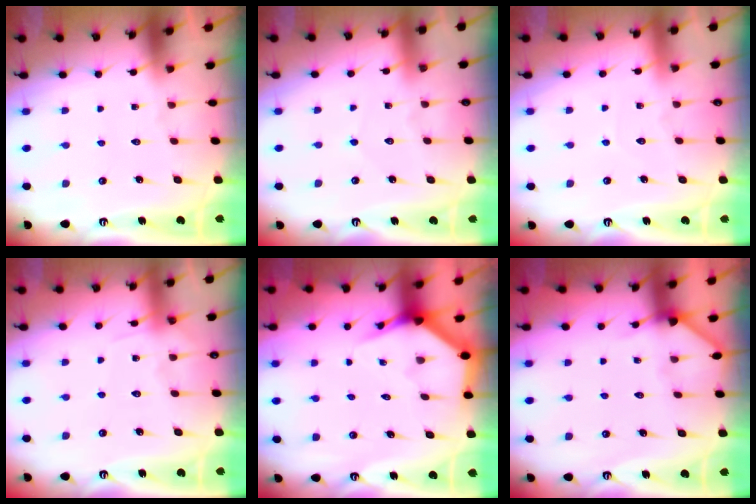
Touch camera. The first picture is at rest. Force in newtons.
{"total": 2.9, "press": 2.9, "slide": 0.3}
{"total": 2.9, "press": 2.9, "slide": 0.2}
{"total": 5.6, "press": 5.6, "slide": 0.6}
{"total": 3.8, "press": 3.8, "slide": 0.3}
{"total": 3.9, "press": 3.9, "slide": 0.3}